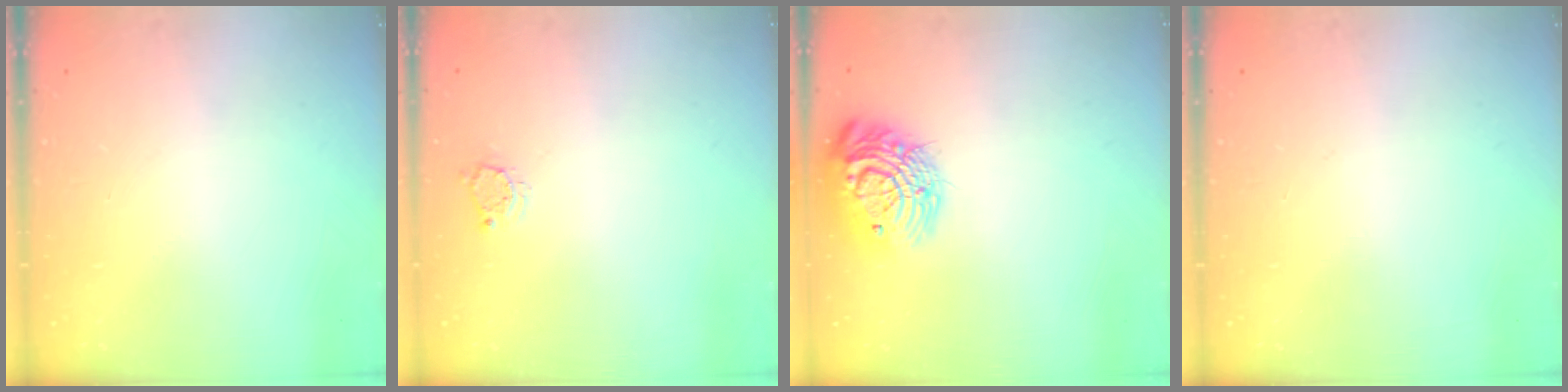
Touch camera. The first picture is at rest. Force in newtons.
{"total": 4.2, "press": 4.2, "slide": 0.0}
{"total": 15.4, "press": 15.3, "slide": 1.2}
{"total": 0.0}